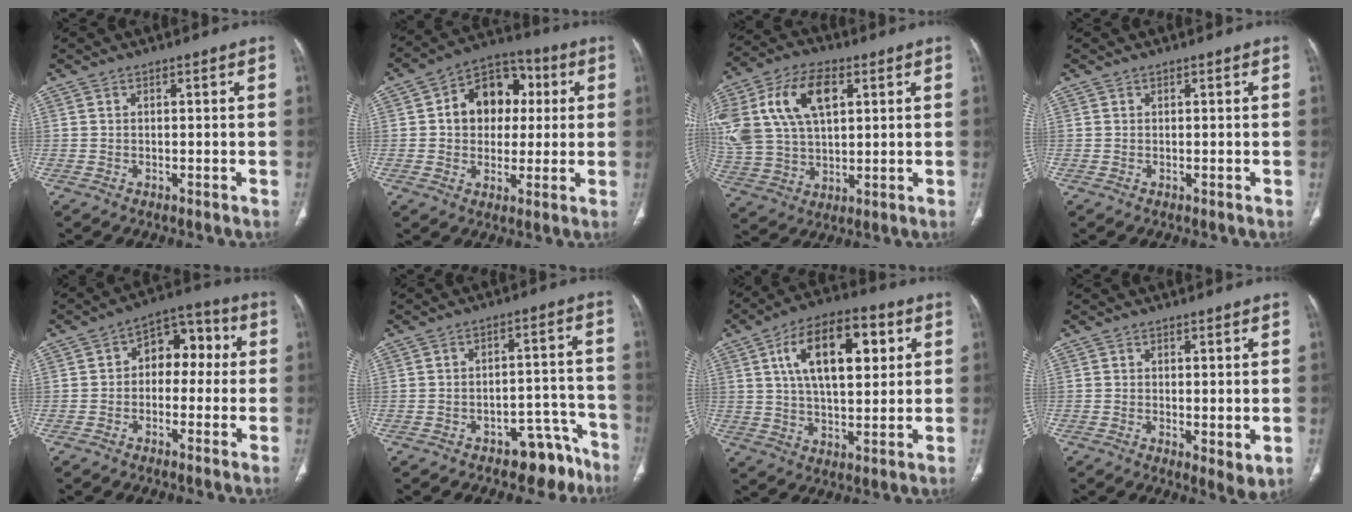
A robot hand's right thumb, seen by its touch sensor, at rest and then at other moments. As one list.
[{"total": 13.6, "force": [2.2, 10.4, 8.5], "torque": [-0.083, 0.018, 0.026]}, {"total": 21.5, "force": [6.7, 13.2, 15.6], "torque": [-0.337, 0.014, 0.126]}, {"total": 0.0}, {"total": 9.5, "force": [0.6, 6.6, 6.9], "torque": [-0.056, 0.036, -0.004]}, {"total": 8.0, "force": [-6.0, 4.5, 2.8], "torque": [0.002, 0.080, -0.082]}, {"total": 17.7, "force": [5.8, 8.6, 14.3], "torque": [-0.210, -0.002, 0.094]}, {"total": 4.2, "force": [0.0, 1.6, 3.9], "torque": [-0.060, -0.018, 0.003]}]